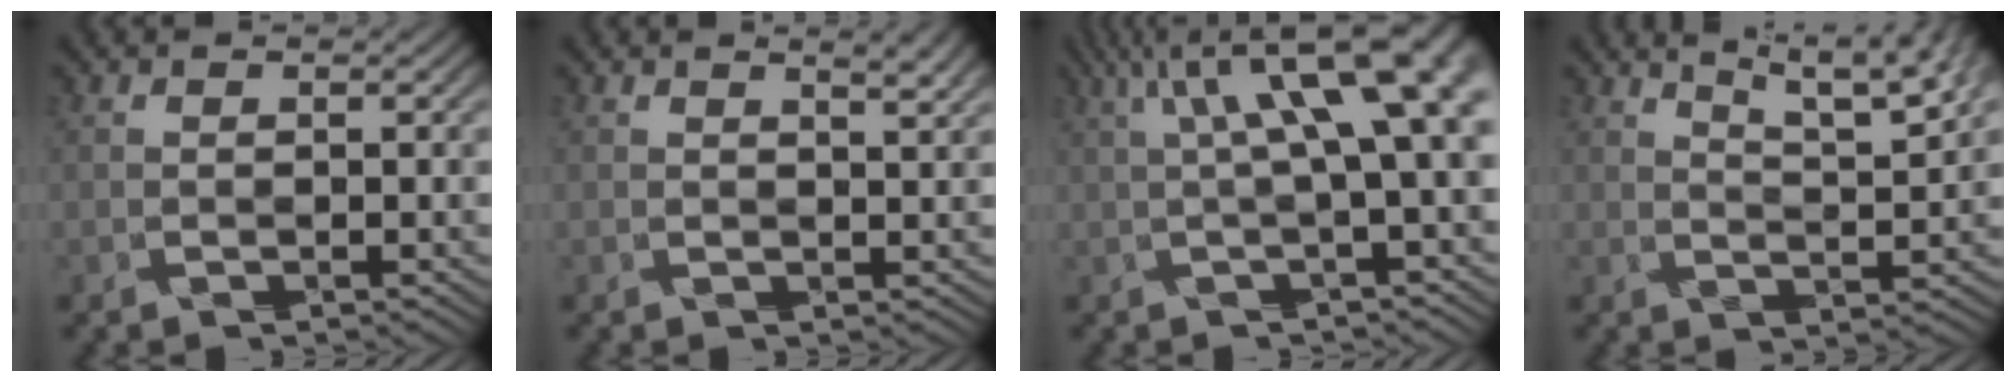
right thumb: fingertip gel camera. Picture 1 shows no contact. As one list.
[{"total": 1.6, "force": [1.1, 0.2, 1.2], "torque": [-0.030, -0.002, 0.023]}, {"total": 11.7, "force": [3.6, 2.4, 10.9], "torque": [-0.174, 0.018, 0.061]}, {"total": 7.0, "force": [5.6, 0.4, 4.2], "torque": [-0.072, 0.008, 0.078]}]